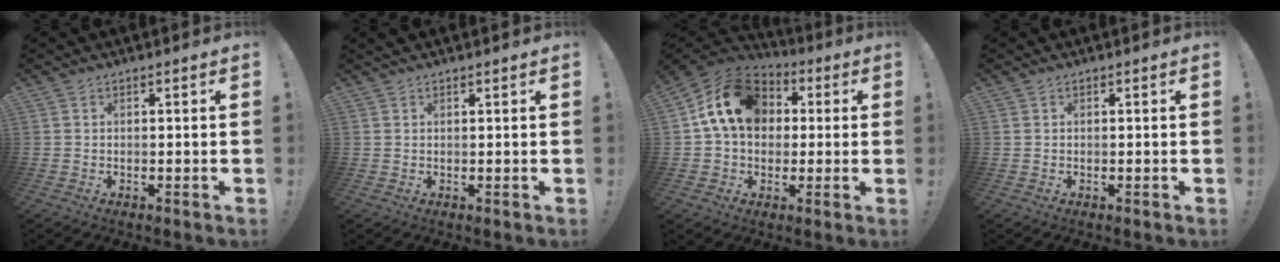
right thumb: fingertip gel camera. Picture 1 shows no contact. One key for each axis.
{"total": 1.0, "fx": 0.9, "fy": 0.0, "fz": 0.5, "tx": -0.002, "ty": -0.002, "tz": 0.015}
{"total": 17.4, "fx": 4.3, "fy": 13.3, "fz": 10.4, "tx": -0.164, "ty": 0.005, "tz": 0.085}
{"total": 0.0}